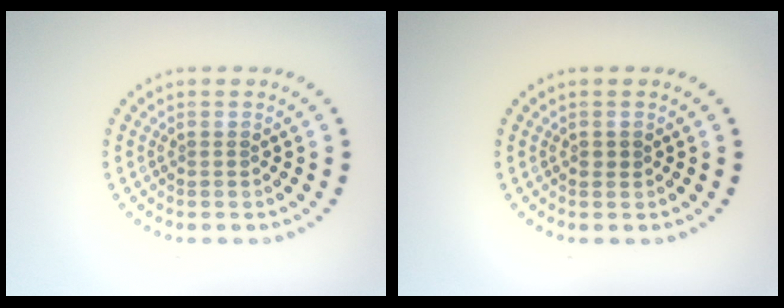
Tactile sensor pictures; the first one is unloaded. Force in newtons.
{"total": 0.9, "press": 0.8, "slide": 0.2}